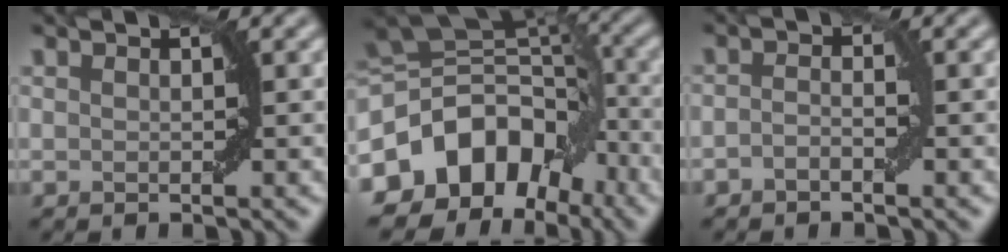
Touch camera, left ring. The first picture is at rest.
{"total": 12.3, "force": [-5.3, 8.8, 6.9], "torque": [-0.130, 0.010, -0.098]}
{"total": 1.1, "force": [-0.7, 0.4, 0.8], "torque": [-0.017, 0.004, -0.015]}